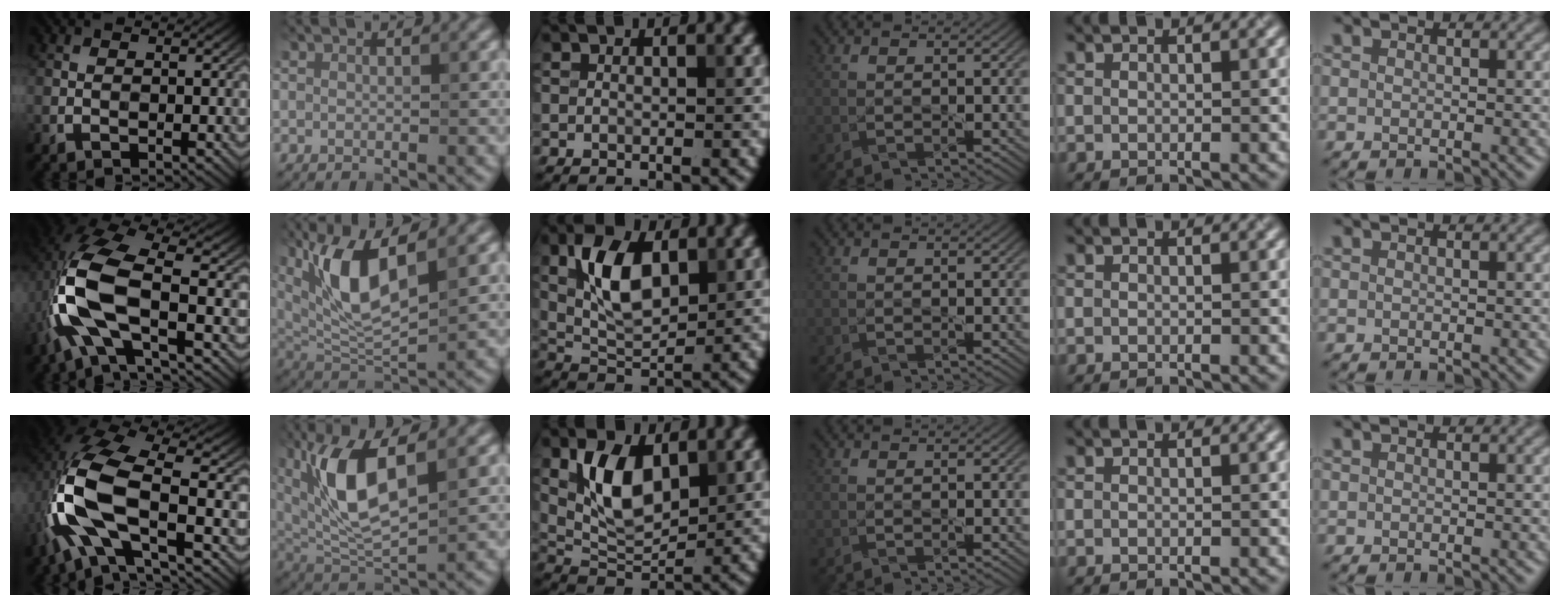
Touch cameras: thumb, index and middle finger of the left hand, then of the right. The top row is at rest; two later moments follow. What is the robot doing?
{"motion": "lift_and_place", "object": "knife"}